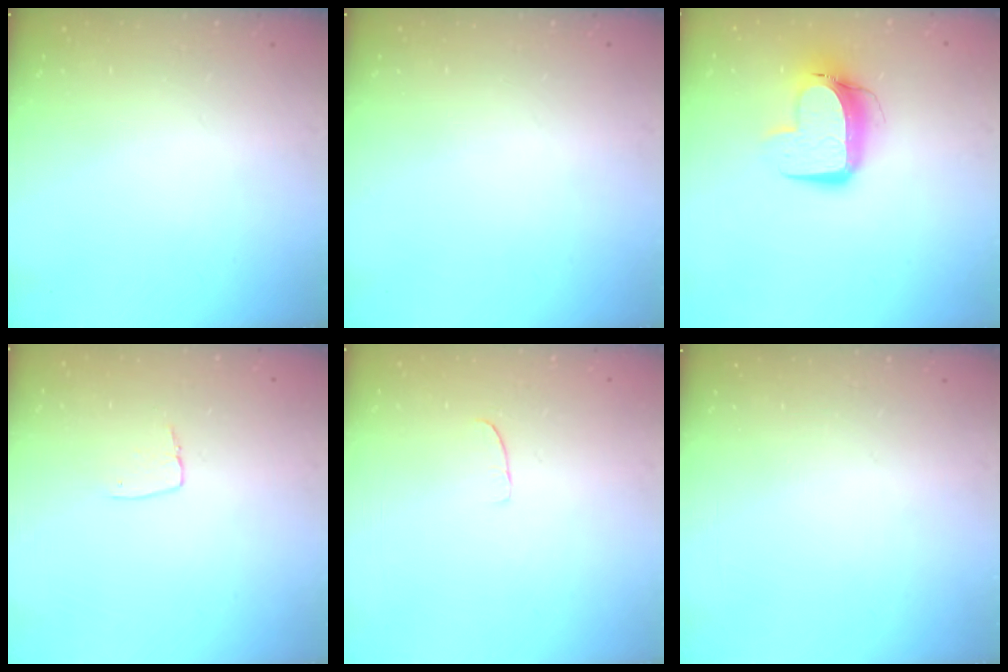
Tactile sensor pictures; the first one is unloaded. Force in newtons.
{"total": 0.0}
{"total": 12.3, "press": 12.3, "slide": 1.3}
{"total": 4.9, "press": 4.8, "slide": 0.3}
{"total": 4.7, "press": 4.7, "slide": 0.3}
{"total": 0.0}